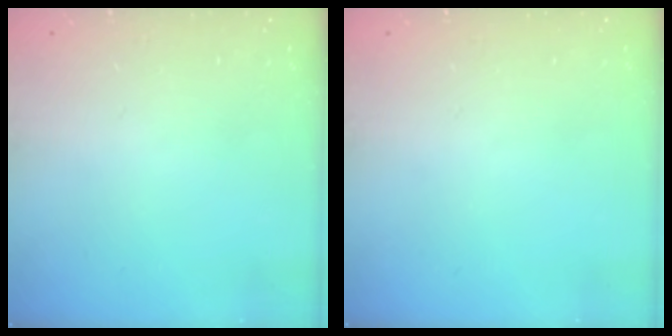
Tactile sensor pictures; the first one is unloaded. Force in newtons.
{"total": 0.0}